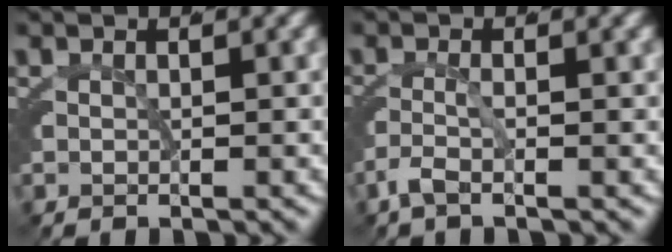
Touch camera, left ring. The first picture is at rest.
{"total": 1.9, "force": [-1.3, 0.5, 1.3], "torque": [-0.041, -0.014, -0.019]}